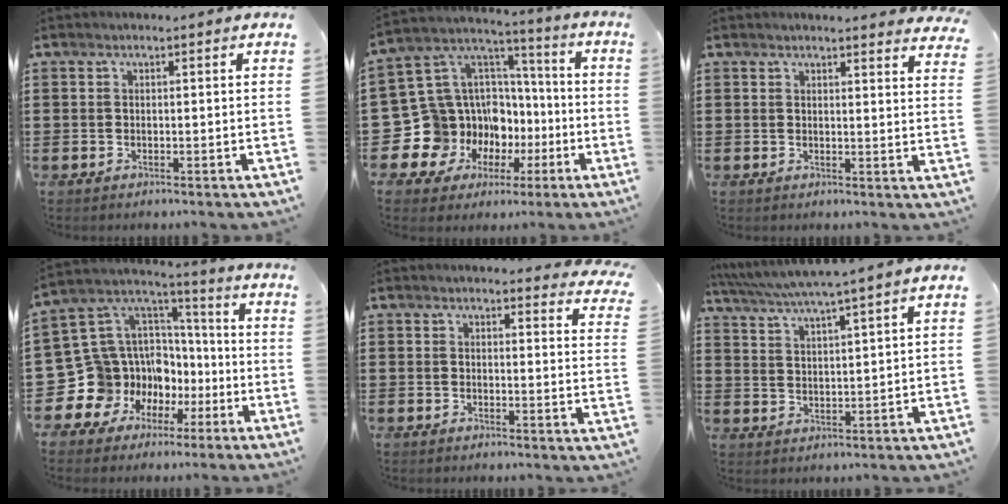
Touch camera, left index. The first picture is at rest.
{"total": 14.6, "force": [-5.4, 13.2, 3.3], "torque": [-0.120, -0.037, -0.055]}
{"total": 2.6, "force": [2.6, -0.3, 0.3], "torque": [-0.005, -0.013, 0.047]}
{"total": 13.6, "force": [-5.4, 12.3, 2.3], "torque": [-0.107, -0.026, -0.060]}
{"total": 3.0, "force": [3.0, 0.1, 0.5], "torque": [-0.013, -0.013, 0.054]}
{"total": 4.4, "force": [3.8, -0.9, 2.0], "torque": [-0.053, -0.025, 0.062]}